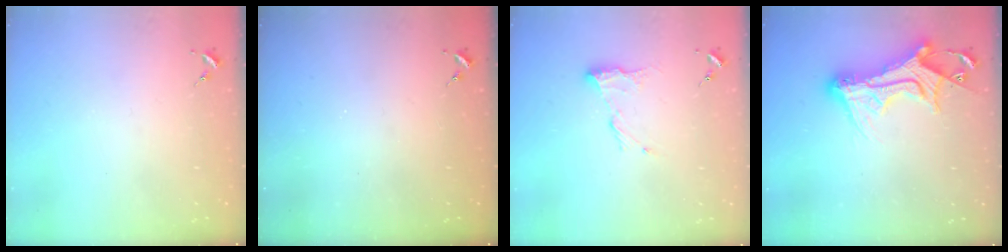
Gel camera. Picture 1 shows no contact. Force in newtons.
{"total": 0.0}
{"total": 9.9, "press": 9.9, "slide": 0.1}
{"total": 15.5, "press": 15.4, "slide": 1.5}